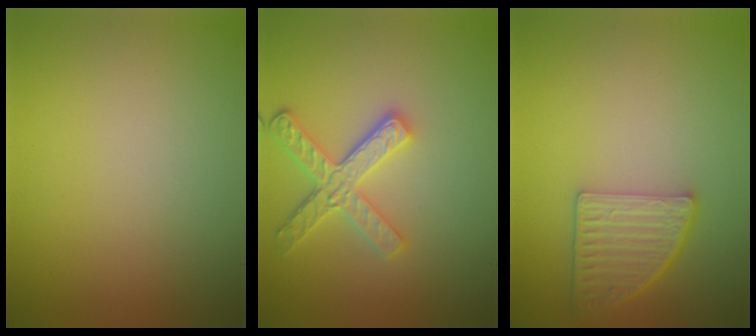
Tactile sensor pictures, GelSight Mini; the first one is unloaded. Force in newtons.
{"total": 3.7, "press": 3.2, "slide": 1.7}
{"total": 4.5, "press": 3.6, "slide": 2.7}